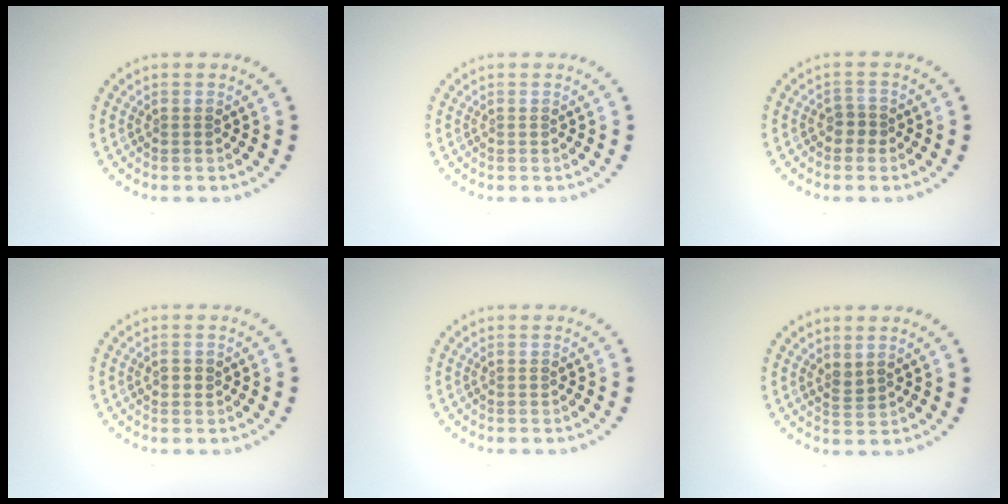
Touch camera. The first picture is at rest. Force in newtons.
{"total": 0.0}
{"total": 1.3, "press": 1.0, "slide": 0.7}
{"total": 0.8, "press": 0.8, "slide": 0.3}
{"total": 0.0}
{"total": 1.2, "press": 1.0, "slide": 0.7}